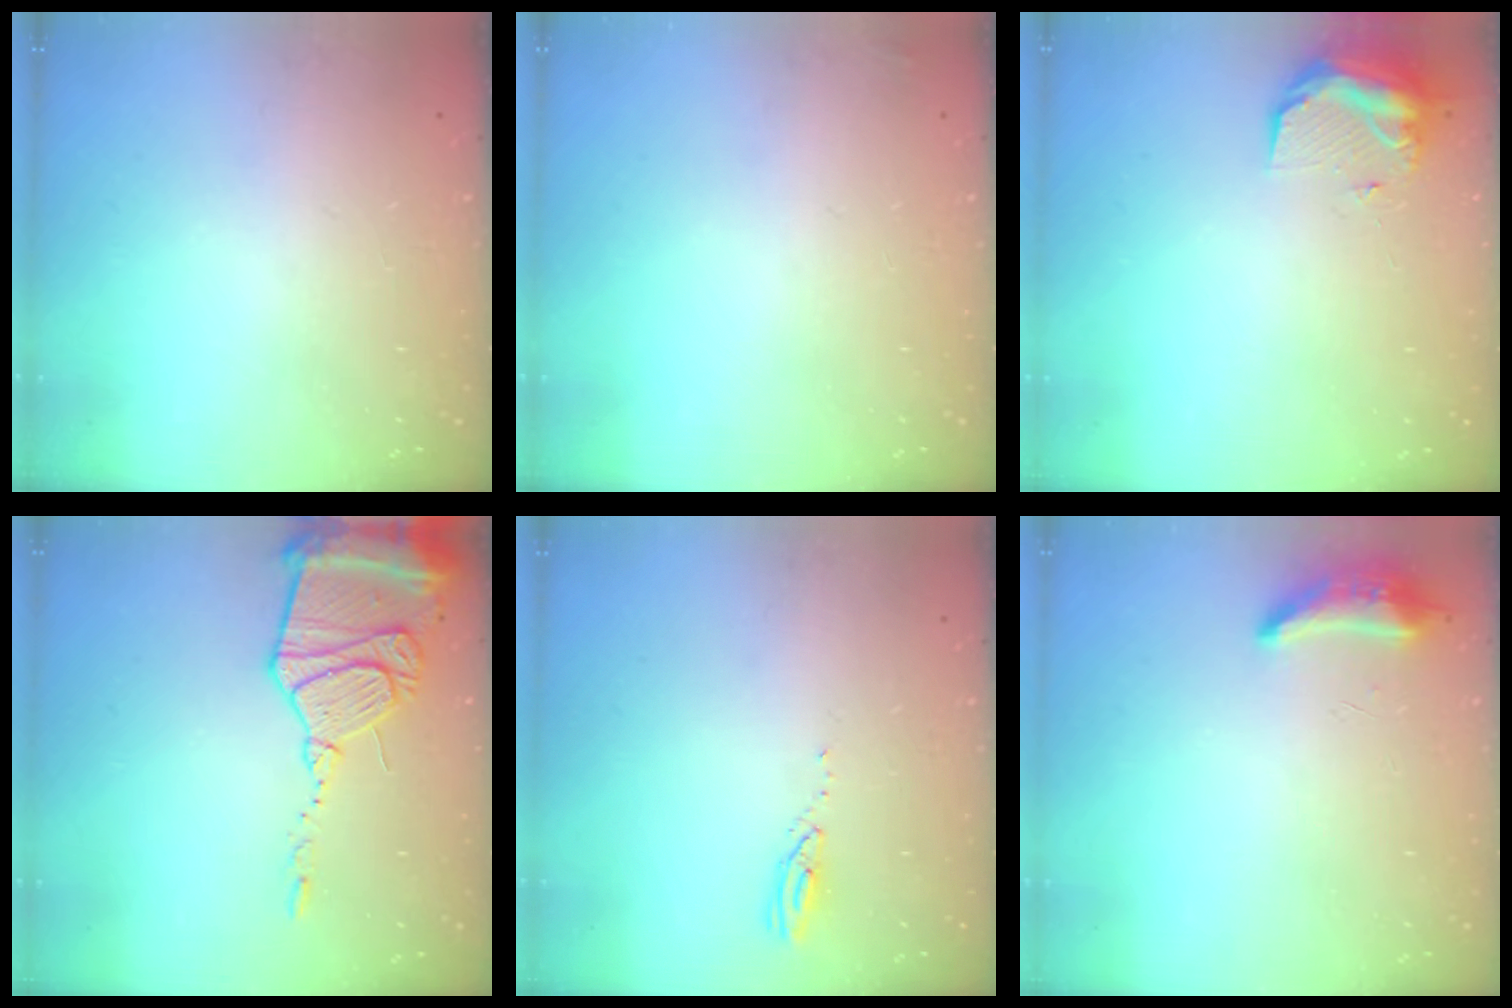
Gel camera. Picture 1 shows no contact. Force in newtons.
{"total": 2.3, "press": 2.2, "slide": 0.8}
{"total": 9.7, "press": 9.6, "slide": 0.9}
{"total": 17.8, "press": 17.7, "slide": 1.5}
{"total": 3.0, "press": 3.0, "slide": 0.1}
{"total": 8.7, "press": 8.5, "slide": 2.0}